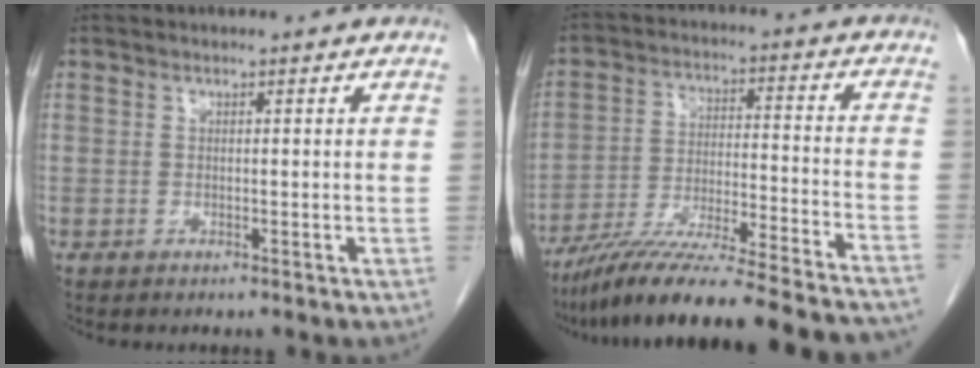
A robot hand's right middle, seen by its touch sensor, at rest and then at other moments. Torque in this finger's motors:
{"motor_torque": [1.12, -1.02, 0.52, 0.18]}